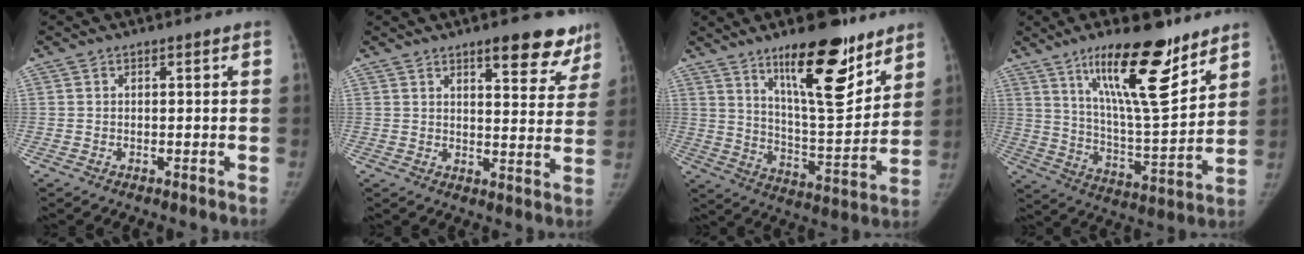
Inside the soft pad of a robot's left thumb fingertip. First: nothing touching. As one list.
[{"total": 11.6, "force": [8.1, 3.9, 7.2], "torque": [-0.045, -0.044, 0.099]}, {"total": 18.6, "force": [12.0, 5.5, 13.1], "torque": [-0.160, -0.083, 0.199]}, {"total": 19.5, "force": [12.4, 5.0, 14.1], "torque": [-0.199, -0.076, 0.214]}]